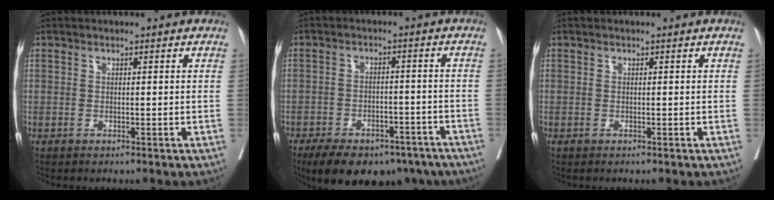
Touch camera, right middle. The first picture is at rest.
{"total": 18.1, "force": [-13.1, 8.9, 8.8], "torque": [-0.158, -0.002, -0.172]}
{"total": 0.0}